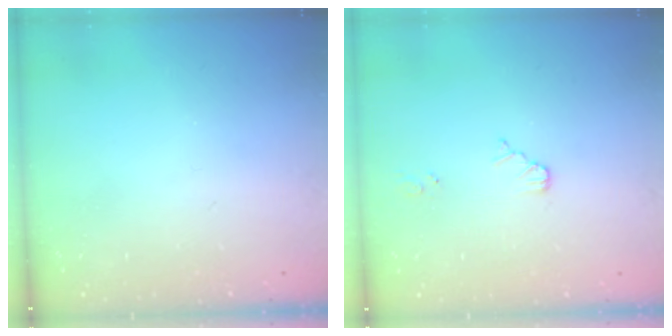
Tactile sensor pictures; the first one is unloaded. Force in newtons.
{"total": 2.9, "press": 2.8, "slide": 0.4}